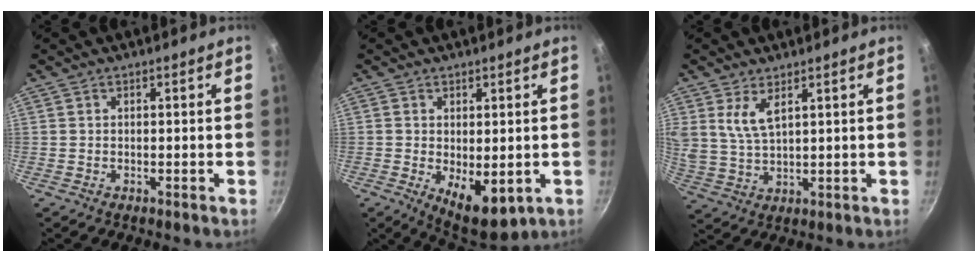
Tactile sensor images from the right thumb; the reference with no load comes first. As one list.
[{"total": 8.6, "force": [-1.2, 4.4, 7.3], "torque": [-0.090, -0.017, -0.004]}, {"total": 5.7, "force": [2.8, 2.5, 4.3], "torque": [-0.081, -0.026, 0.063]}]